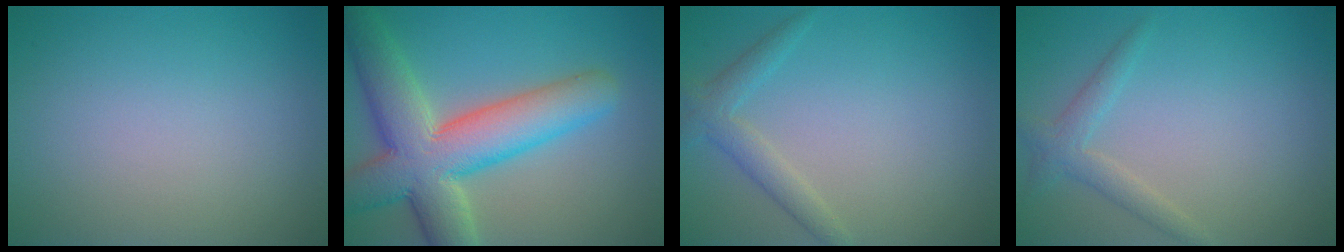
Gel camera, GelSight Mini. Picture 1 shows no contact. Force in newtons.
{"total": 10.3, "press": 10.2, "slide": 0.7}
{"total": 2.2, "press": 2.2, "slide": 0.1}
{"total": 2.0, "press": 2.0, "slide": 0.1}